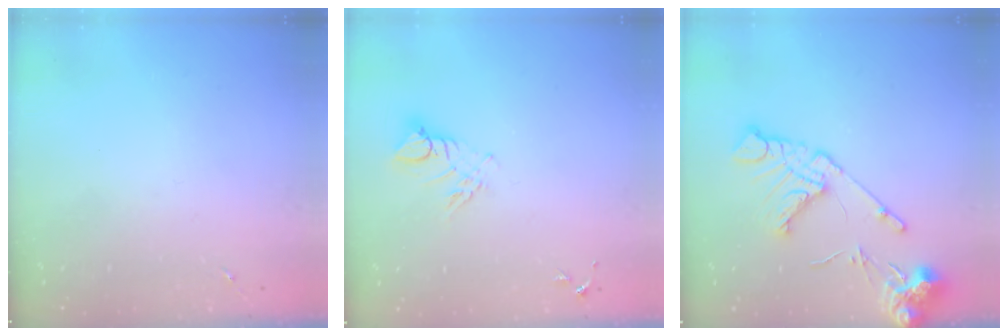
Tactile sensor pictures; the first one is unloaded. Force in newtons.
{"total": 6.5, "press": 6.5, "slide": 0.3}
{"total": 15.5, "press": 15.4, "slide": 2.0}